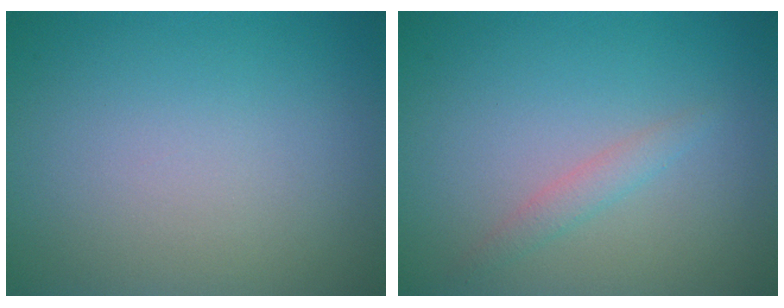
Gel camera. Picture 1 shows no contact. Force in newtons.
{"total": 2.0, "press": 2.0, "slide": 0.2}